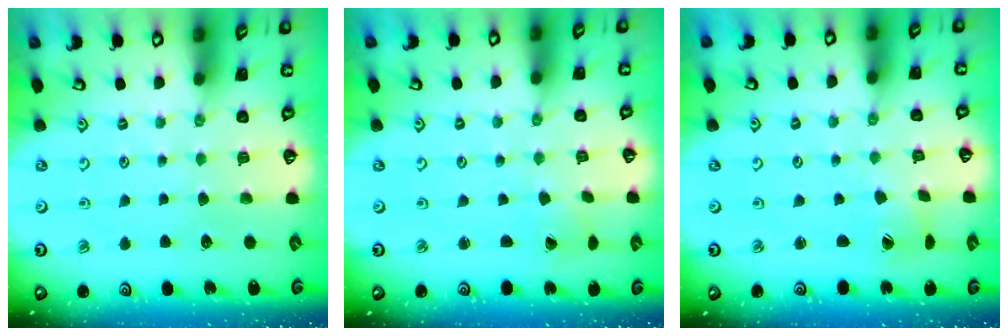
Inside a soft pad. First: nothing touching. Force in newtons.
{"total": 0.6, "press": 0.6, "slide": 0.0}
{"total": 2.2, "press": 2.2, "slide": 0.1}